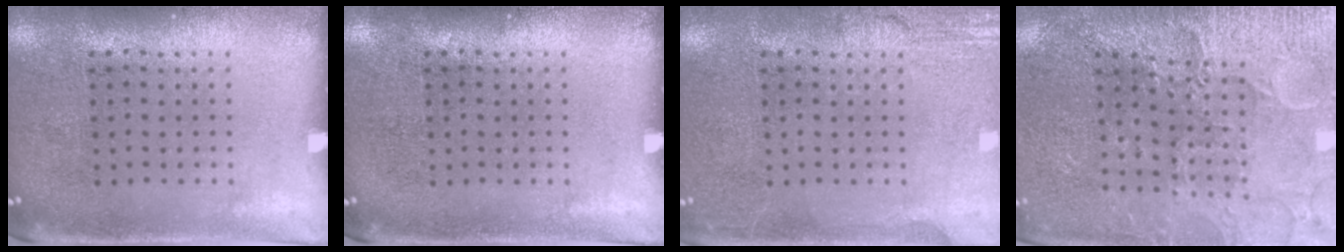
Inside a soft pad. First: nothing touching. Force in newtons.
{"total": 0.0}
{"total": 2.7, "press": 2.7, "slide": 0.3}
{"total": 3.2, "press": 3.2, "slide": 0.3}